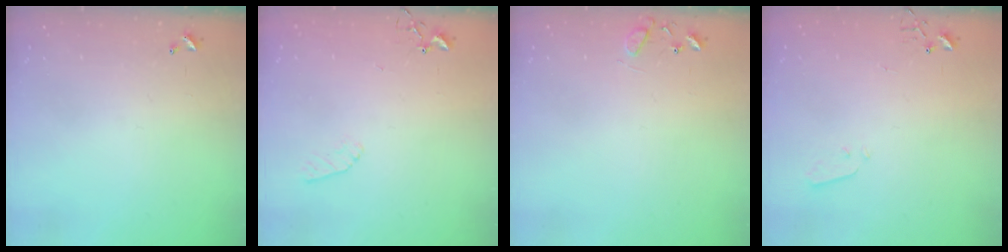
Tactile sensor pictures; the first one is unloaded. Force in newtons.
{"total": 6.6, "press": 6.5, "slide": 0.7}
{"total": 9.0, "press": 9.0, "slide": 0.6}
{"total": 3.0, "press": 2.9, "slide": 0.7}